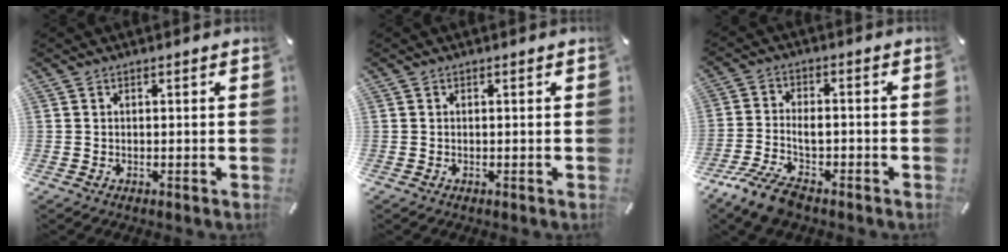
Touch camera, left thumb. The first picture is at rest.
{"total": 0.0}
{"total": 8.3, "force": [-4.3, 4.6, 5.5], "torque": [-0.119, 0.015, -0.079]}